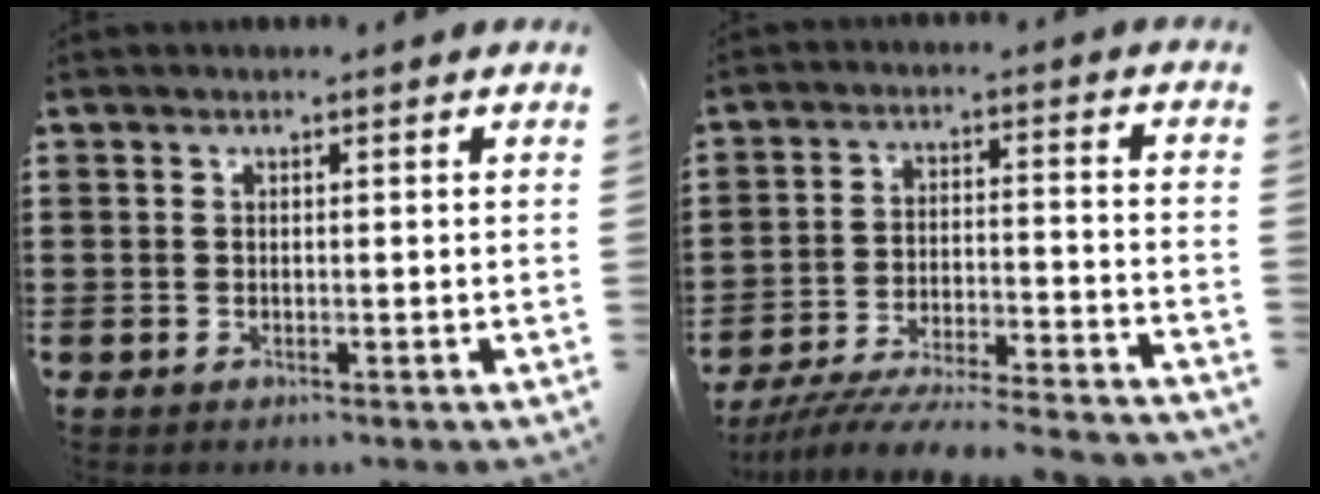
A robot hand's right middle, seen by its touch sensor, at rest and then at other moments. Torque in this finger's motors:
{"motor_torque": [0.28, -0.20, 0.63, 0.21]}